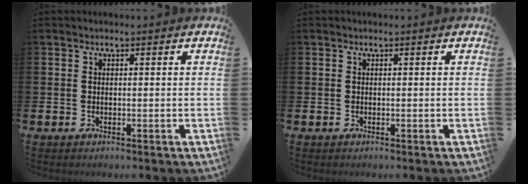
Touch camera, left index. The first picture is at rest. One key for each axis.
{"total": 0.0}